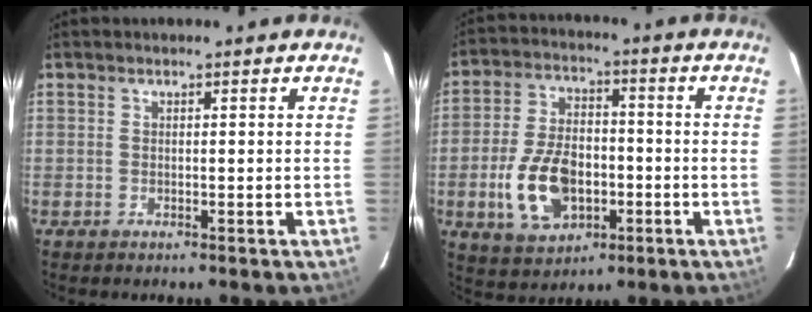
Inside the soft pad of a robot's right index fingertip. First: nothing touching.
{"total": 13.7, "force": [-3.9, 8.5, 10.0], "torque": [-0.209, 0.005, -0.056]}